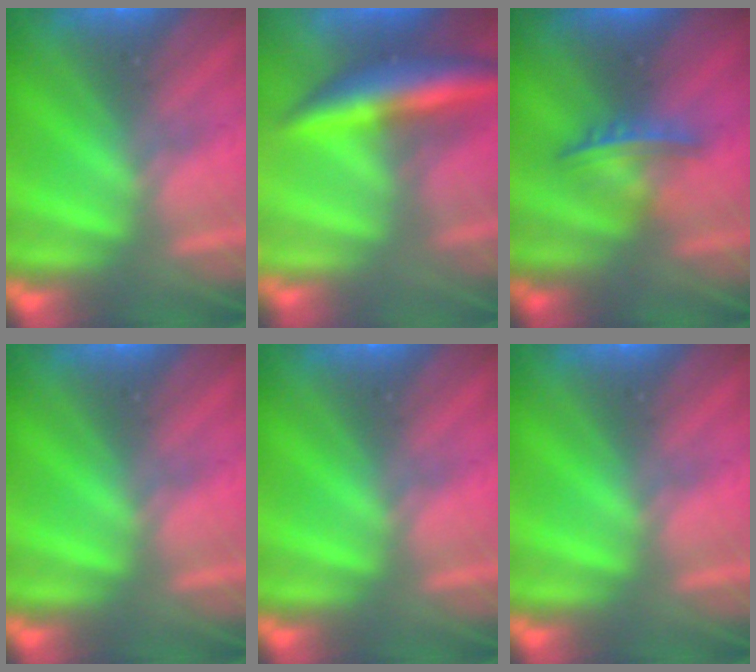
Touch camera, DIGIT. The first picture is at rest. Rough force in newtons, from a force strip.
{"total": 6.2}
{"total": 4.2}
{"total": 0.0}
{"total": 0.0}
{"total": 0.0}